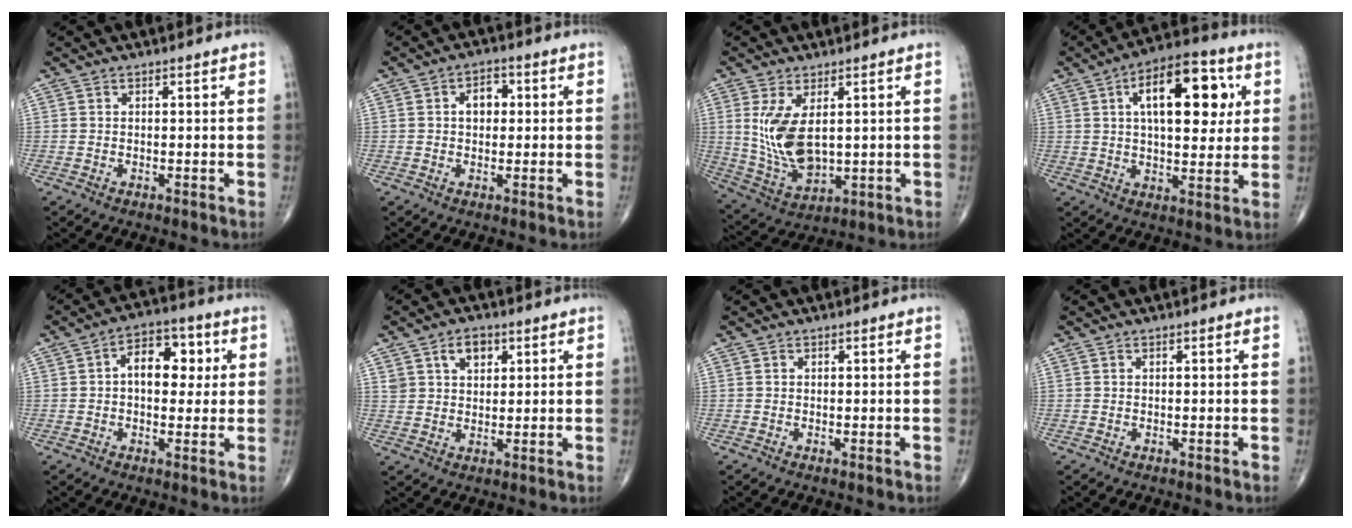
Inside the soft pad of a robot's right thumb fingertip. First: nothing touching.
{"total": 4.2, "force": [0.5, 3.0, 2.9], "torque": [-0.029, 0.009, 0.003]}
{"total": 11.1, "force": [2.1, 5.7, 9.2], "torque": [-0.177, -0.018, 0.061]}
{"total": 17.2, "force": [5.0, 8.2, 14.3], "torque": [-0.183, 0.003, 0.072]}
{"total": 9.8, "force": [1.5, 6.2, 7.5], "torque": [-0.080, 0.017, 0.018]}
{"total": 5.6, "force": [2.7, 3.8, 3.1], "torque": [-0.029, -0.011, 0.047]}
{"total": 0.0}
{"total": 0.0}